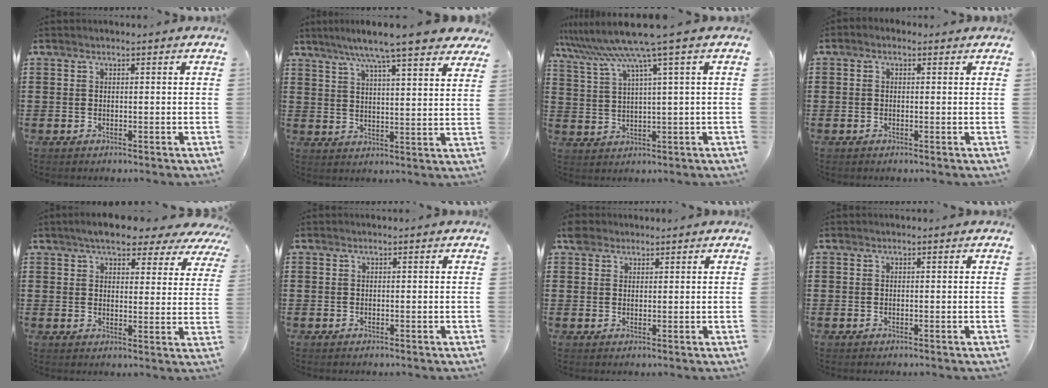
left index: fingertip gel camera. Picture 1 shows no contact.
{"total": 8.2, "force": [6.9, -0.2, 4.4], "torque": [-0.108, -0.026, 0.118]}
{"total": 7.5, "force": [4.8, -0.8, 5.7], "torque": [-0.137, -0.030, 0.078]}
{"total": 0.9, "force": [-0.3, 0.8, 0.4], "torque": [-0.009, 0.003, -0.008]}
{"total": 6.0, "force": [5.2, 1.9, 2.4], "torque": [-0.054, -0.017, 0.087]}
{"total": 0.0}
{"total": 2.8, "force": [2.1, 1.7, 0.7], "torque": [-0.015, 0.008, 0.038]}
{"total": 0.0}